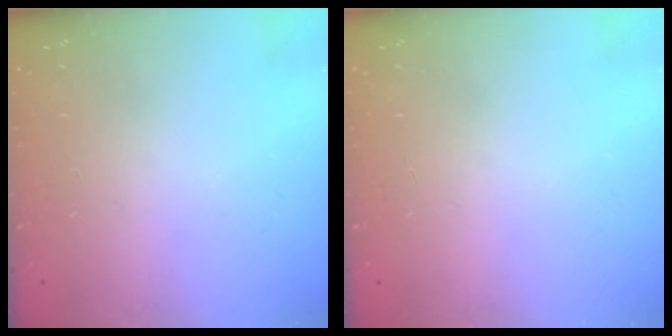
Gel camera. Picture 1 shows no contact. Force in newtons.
{"total": 0.0}